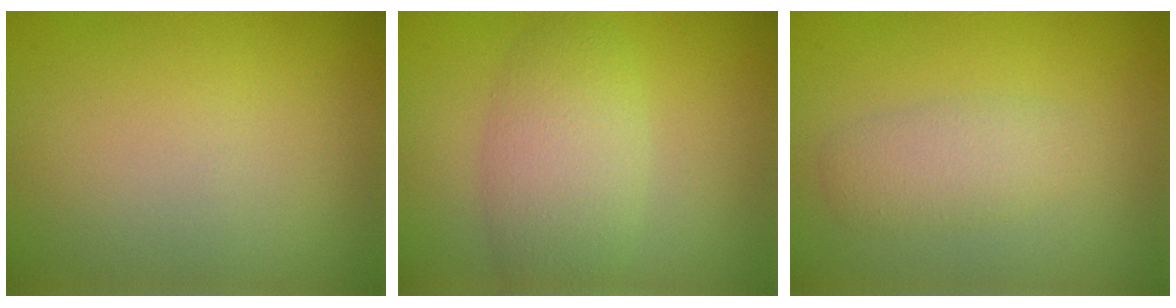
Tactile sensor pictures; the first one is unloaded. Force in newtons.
{"total": 4.4, "press": 4.4, "slide": 0.2}
{"total": 2.5, "press": 2.5, "slide": 0.0}